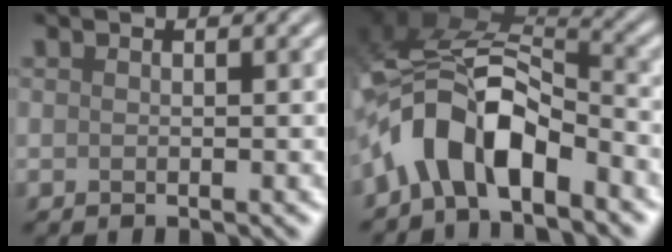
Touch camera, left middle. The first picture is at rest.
{"total": 8.2, "force": [-4.1, 4.0, 5.9], "torque": [-0.101, 0.013, -0.083]}